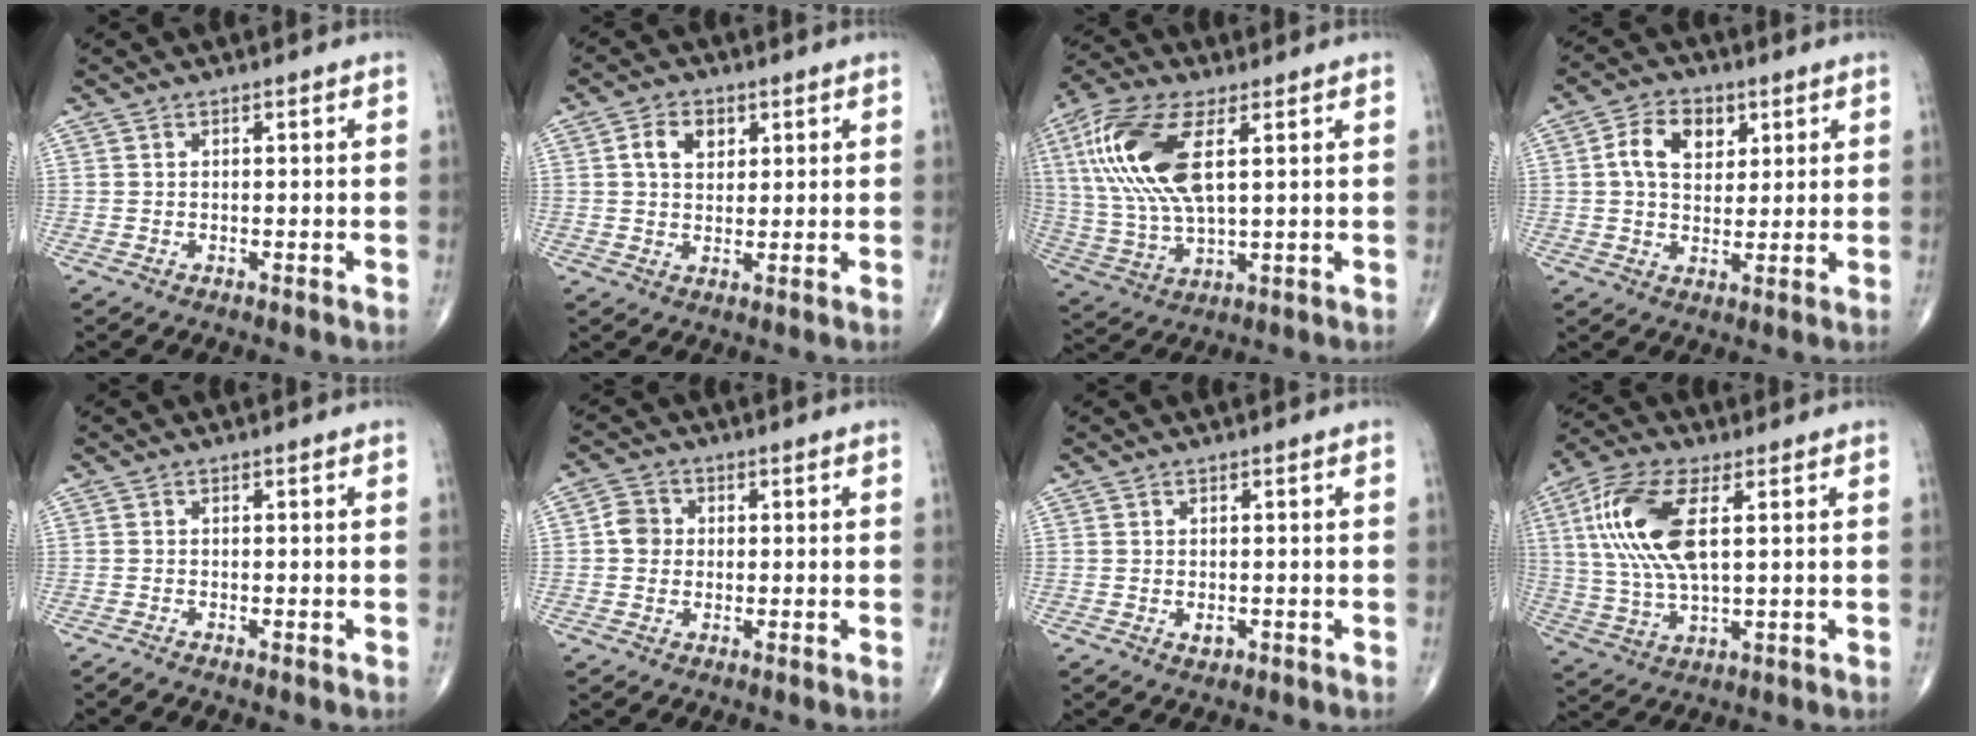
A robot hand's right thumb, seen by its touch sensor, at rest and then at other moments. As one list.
[{"total": 5.2, "force": [1.7, 3.7, 3.2], "torque": [-0.043, -0.001, 0.027]}, {"total": 17.9, "force": [4.9, 7.7, 15.4], "torque": [-0.340, -0.003, 0.094]}, {"total": 8.3, "force": [2.4, 5.7, 5.5], "torque": [-0.074, -0.003, 0.038]}, {"total": 0.7, "force": [-0.6, 0.0, 0.4], "torque": [-0.014, 0.000, -0.014]}, {"total": 3.9, "force": [0.0, 3.6, 1.6], "torque": [-0.015, 0.007, -0.006]}, {"total": 2.4, "force": [-0.9, 1.6, 1.5], "torque": [-0.011, 0.003, -0.006]}, {"total": 15.1, "force": [3.7, 6.5, 13.1], "torque": [-0.288, 0.002, 0.072]}]